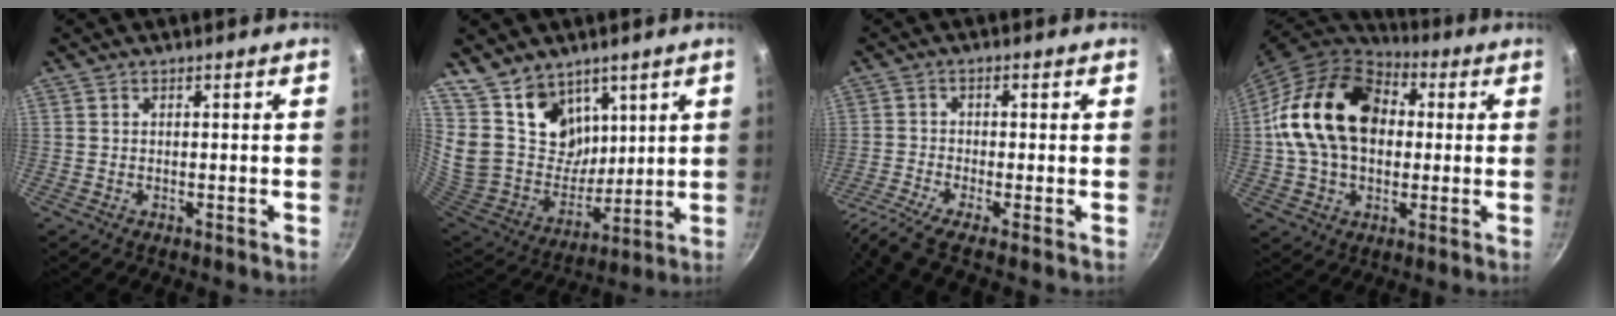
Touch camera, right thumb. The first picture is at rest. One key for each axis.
{"total": 18.0, "fx": 11.0, "fy": 12.0, "fz": 7.5, "tx": -0.105, "ty": -0.086, "tz": 0.219}
{"total": 5.8, "fx": -4.1, "fy": -0.6, "fz": 4.0, "tx": -0.098, "ty": 0.012, "tz": -0.090}
{"total": 21.5, "fx": 1.9, "fy": 15.5, "fz": 14.8, "tx": -0.245, "ty": 0.036, "tz": 0.023}